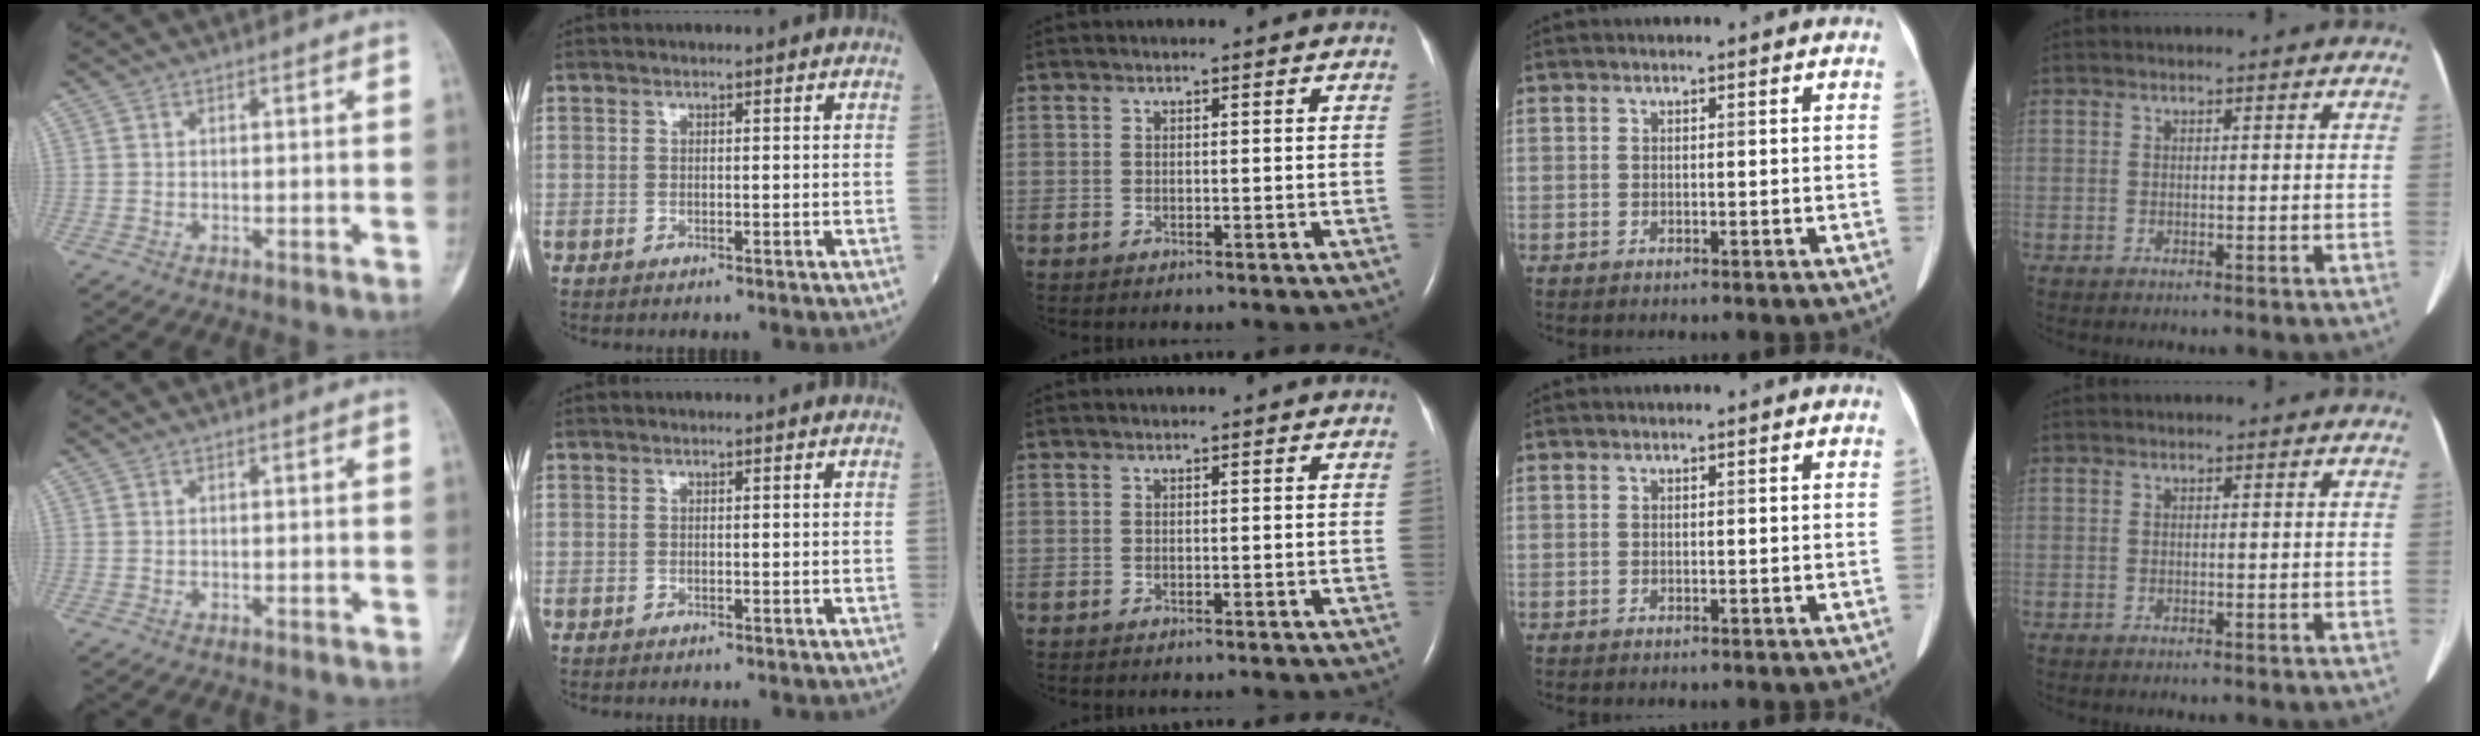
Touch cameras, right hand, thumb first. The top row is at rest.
{}